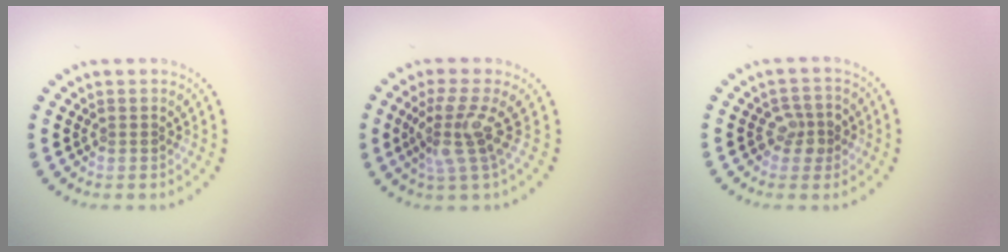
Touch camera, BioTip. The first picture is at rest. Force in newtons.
{"total": 3.5, "press": 2.5, "slide": 2.4}
{"total": 2.4, "press": 2.2, "slide": 0.9}